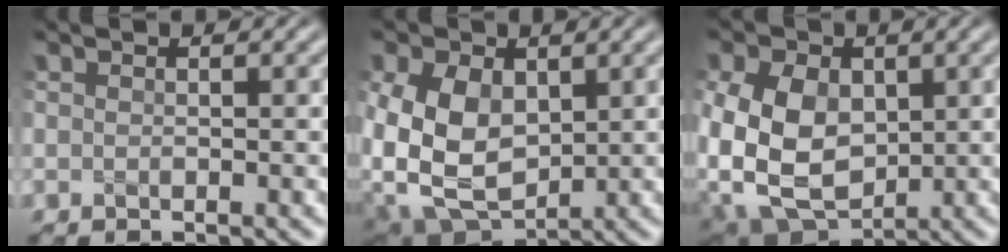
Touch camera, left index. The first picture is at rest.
{"total": 10.6, "force": [0.3, 7.9, 7.1], "torque": [-0.146, -0.017, 0.014]}
{"total": 12.1, "force": [-0.4, 9.0, 8.1], "torque": [-0.159, -0.017, -0.006]}